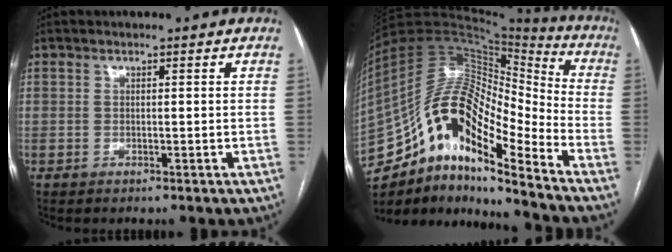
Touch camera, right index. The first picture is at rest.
{"total": 21.2, "force": [-12.9, 5.9, 15.8], "torque": [-0.300, 0.036, -0.220]}